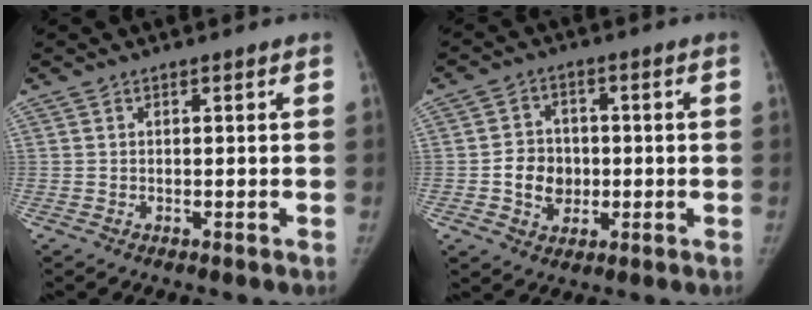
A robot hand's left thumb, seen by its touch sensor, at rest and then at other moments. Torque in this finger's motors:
{"motor_torque": [-0.04, 0.08, 0.17, -0.04, 0.00]}